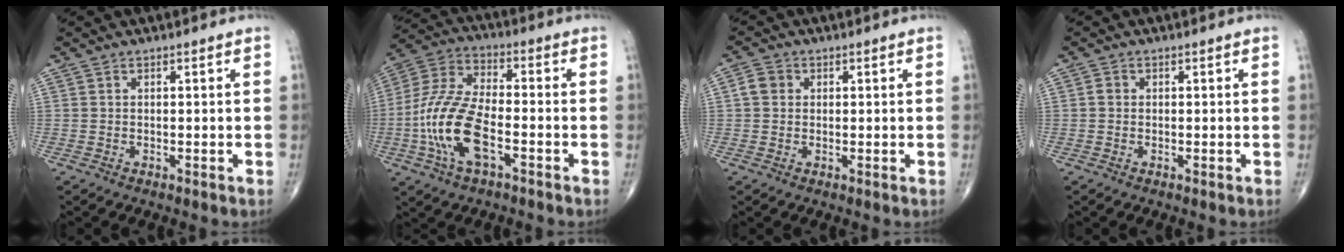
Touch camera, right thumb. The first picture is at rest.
{"total": 14.9, "force": [-4.6, 6.6, 12.5], "torque": [-0.270, 0.027, -0.090]}
{"total": 2.9, "force": [0.4, 2.5, 1.3], "torque": [-0.019, 0.007, 0.004]}
{"total": 1.0, "force": [0.0, 0.9, 0.4], "torque": [-0.005, 0.002, -0.002]}